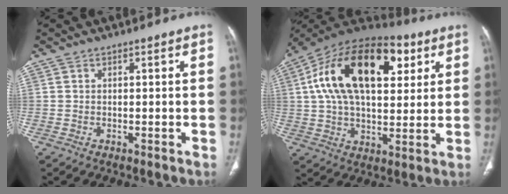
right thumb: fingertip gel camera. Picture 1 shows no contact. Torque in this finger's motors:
{"motor_torque": [0.05, 1.12, 1.80, 0.17, 0.47]}